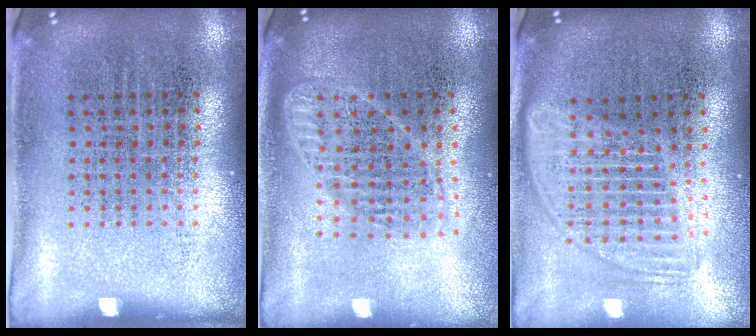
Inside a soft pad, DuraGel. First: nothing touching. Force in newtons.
{"total": 1.8, "press": 1.6, "slide": 0.9}
{"total": 1.8, "press": 1.5, "slide": 0.9}